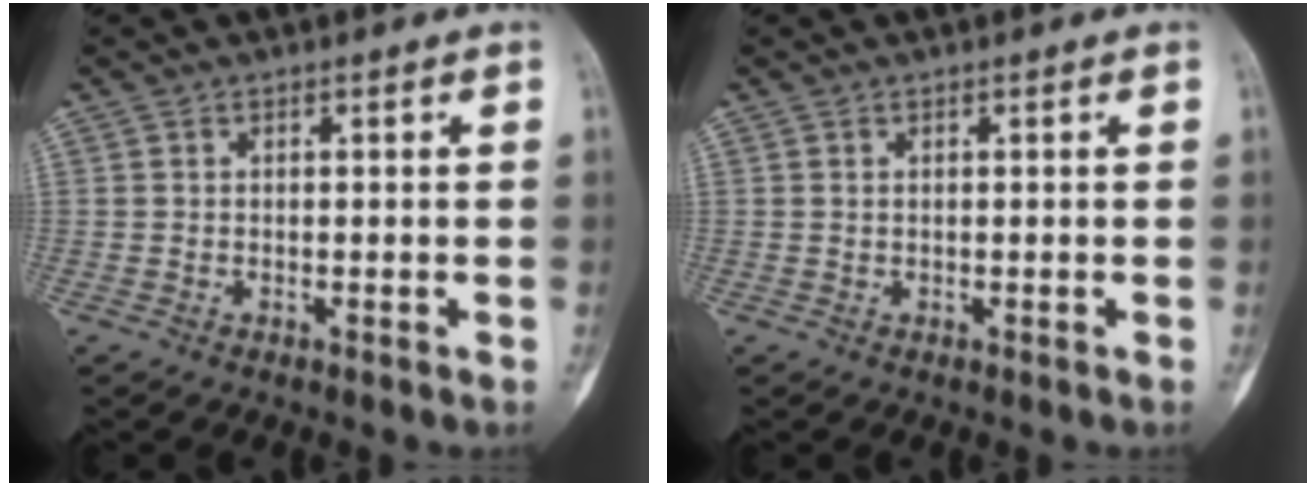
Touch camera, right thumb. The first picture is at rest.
{"total": 0.0}